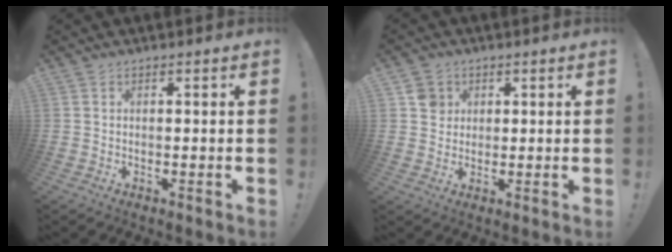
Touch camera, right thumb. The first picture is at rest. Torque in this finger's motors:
{"motor_torque": [0.08, 0.90, -0.09, 0.08, 0.00]}